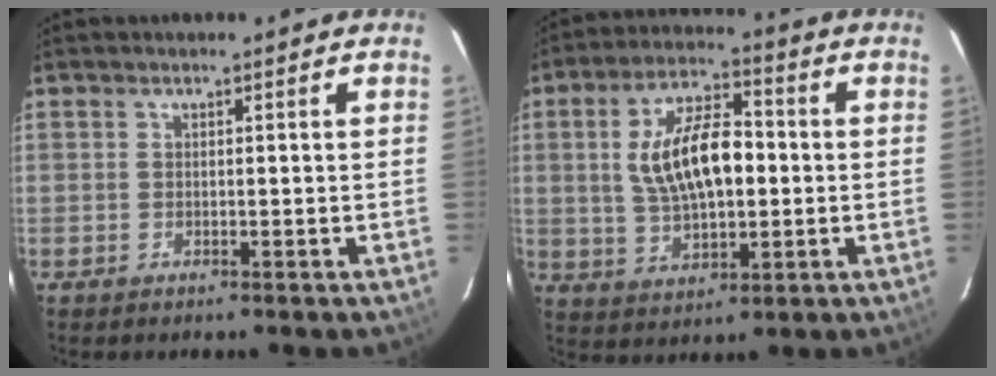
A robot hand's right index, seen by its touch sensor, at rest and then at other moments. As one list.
[{"total": 13.5, "force": [0.6, 6.3, 11.9], "torque": [-0.227, 0.013, 0.016]}]